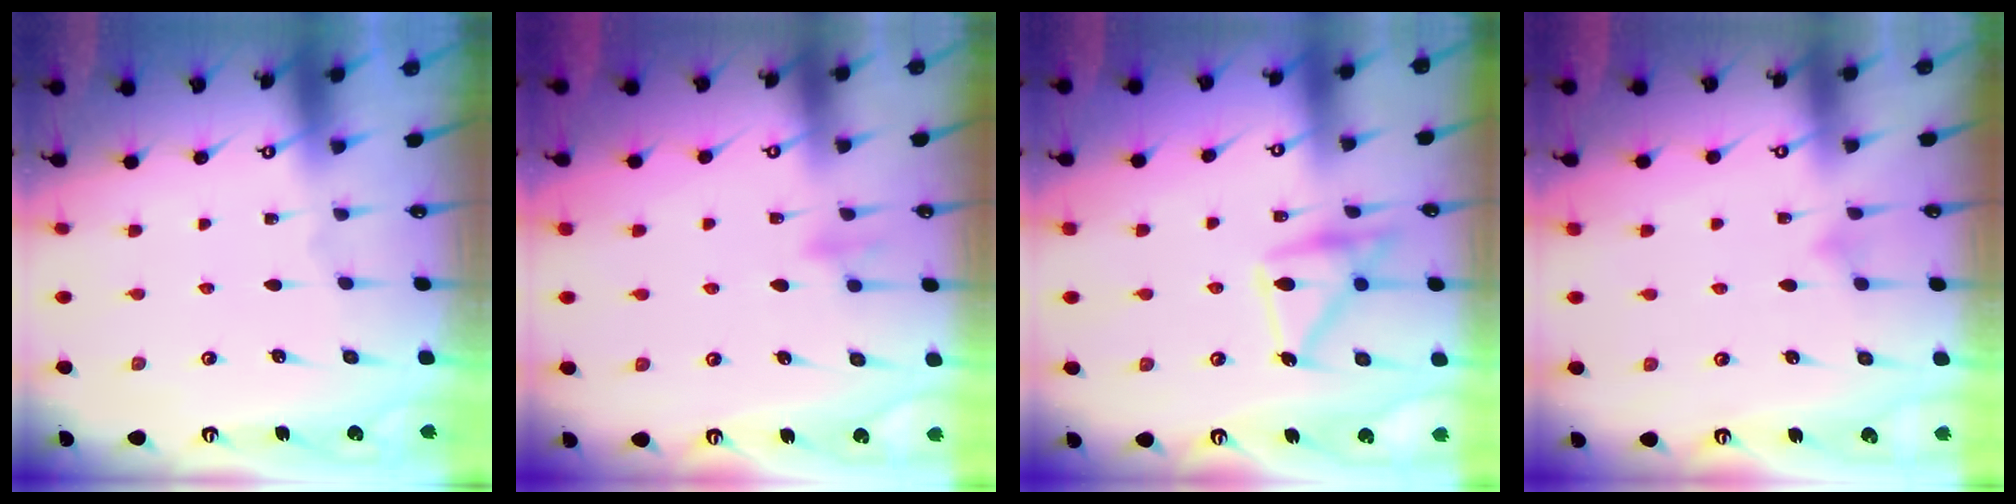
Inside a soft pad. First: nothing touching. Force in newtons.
{"total": 9.0, "press": 8.9, "slide": 1.4}
{"total": 17.5, "press": 17.4, "slide": 1.2}
{"total": 6.0, "press": 5.9, "slide": 0.4}